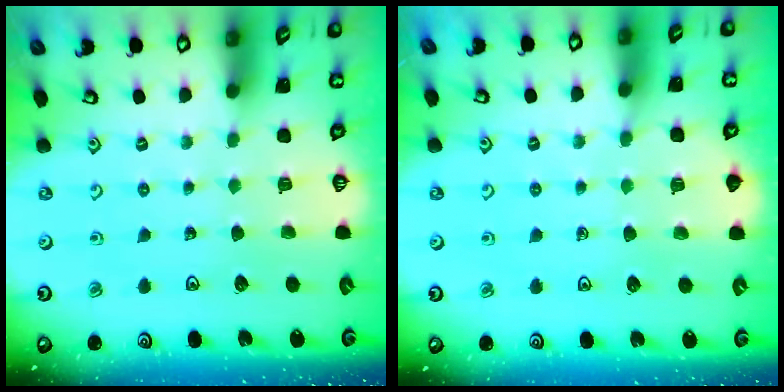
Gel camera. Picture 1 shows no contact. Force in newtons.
{"total": 5.0, "press": 4.9, "slide": 0.7}